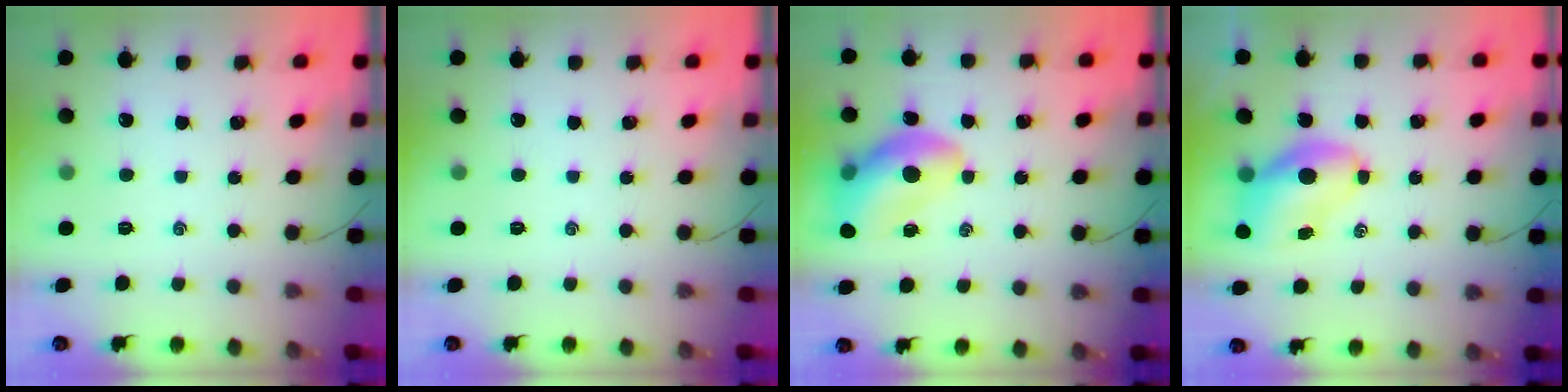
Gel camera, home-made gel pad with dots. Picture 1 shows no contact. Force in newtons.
{"total": 0.0}
{"total": 12.6, "press": 12.1, "slide": 3.4}
{"total": 7.2, "press": 7.0, "slide": 1.5}